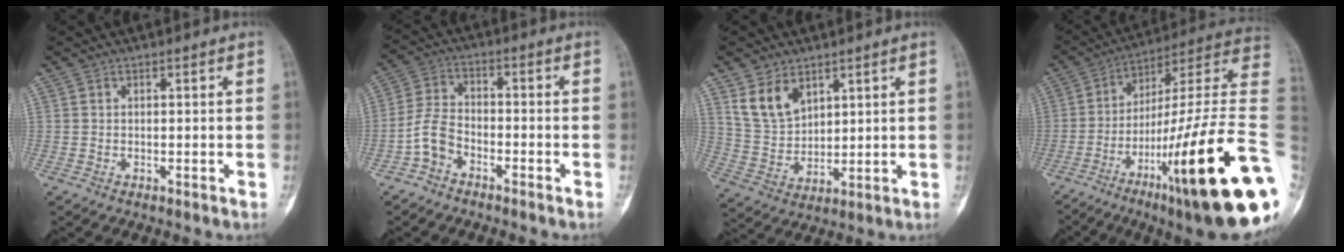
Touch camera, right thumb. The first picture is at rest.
{"total": 6.0, "force": [-3.4, 3.8, 3.3], "torque": [-0.066, 0.031, -0.076]}
{"total": 8.6, "force": [5.0, 5.5, 4.4], "torque": [-0.069, -0.024, 0.111]}
{"total": 31.6, "force": [-9.3, 4.8, 29.8], "torque": [-0.378, 0.053, -0.149]}